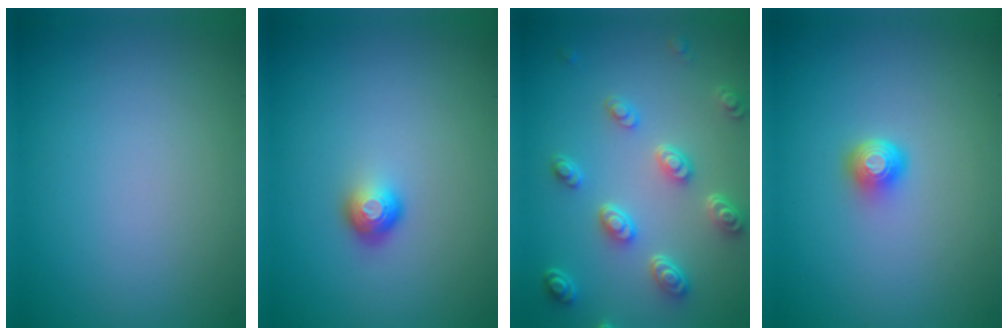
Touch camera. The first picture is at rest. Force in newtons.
{"total": 1.7, "press": 1.2, "slide": 1.3}
{"total": 4.6, "press": 3.6, "slide": 2.8}
{"total": 1.6, "press": 1.2, "slide": 1.1}